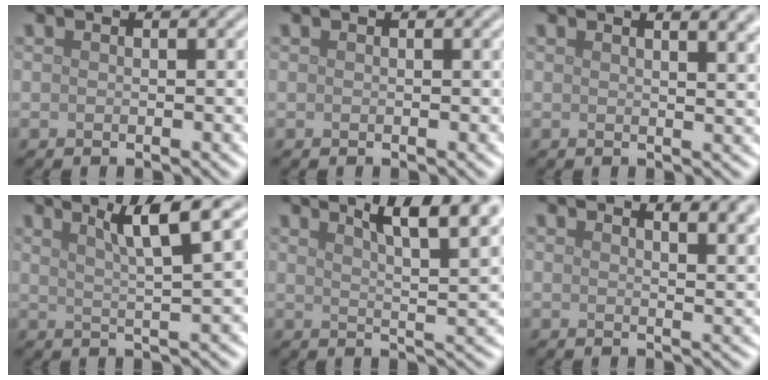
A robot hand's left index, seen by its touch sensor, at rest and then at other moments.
{"total": 0.0}
{"total": 5.1, "force": [3.0, 2.1, 3.5], "torque": [-0.014, 0.024, 0.021]}
{"total": 5.2, "force": [2.8, 0.6, 4.3], "torque": [-0.061, 0.009, 0.049]}
{"total": 8.9, "force": [5.5, 2.5, 6.5], "torque": [-0.055, 0.022, 0.061]}
{"total": 6.2, "force": [3.9, 2.5, 4.0], "torque": [-0.016, 0.028, 0.036]}